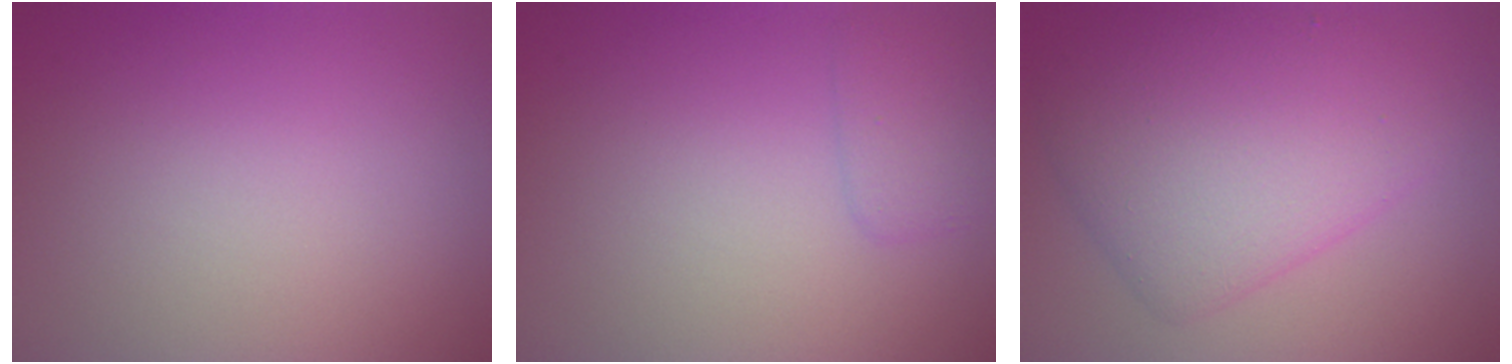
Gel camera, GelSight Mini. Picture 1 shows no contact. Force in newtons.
{"total": 1.6, "press": 1.6, "slide": 0.1}
{"total": 7.3, "press": 7.3, "slide": 0.1}